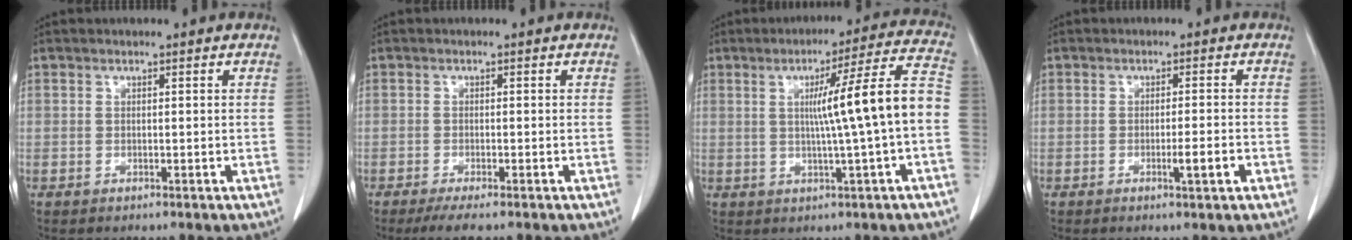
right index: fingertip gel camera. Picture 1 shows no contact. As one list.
[{"total": 3.5, "force": [-2.7, 0.0, 2.2], "torque": [-0.036, -0.009, -0.047]}, {"total": 12.4, "force": [-0.4, -1.4, 12.3], "torque": [-0.172, 0.016, -0.007]}, {"total": 3.0, "force": [-1.2, 0.0, 2.8], "torque": [-0.045, -0.003, -0.017]}]